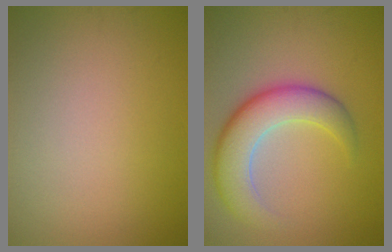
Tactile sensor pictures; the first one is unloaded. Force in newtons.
{"total": 6.6, "press": 6.5, "slide": 0.5}